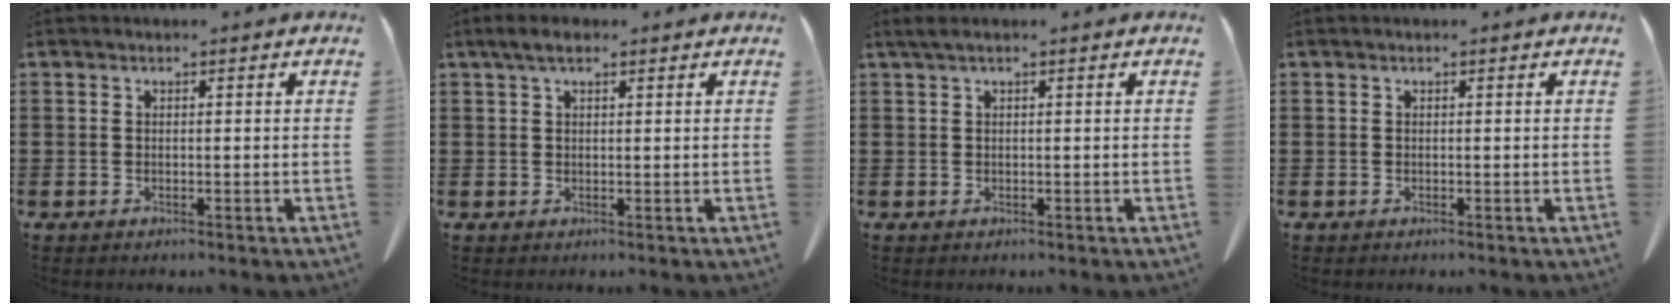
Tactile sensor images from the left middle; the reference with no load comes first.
{"total": 2.8, "force": [1.5, 0.9, 2.2], "torque": [-0.046, 0.003, 0.028]}
{"total": 0.9, "force": [0.3, 0.0, 0.9], "torque": [-0.017, -0.002, 0.007]}
{"total": 0.0}